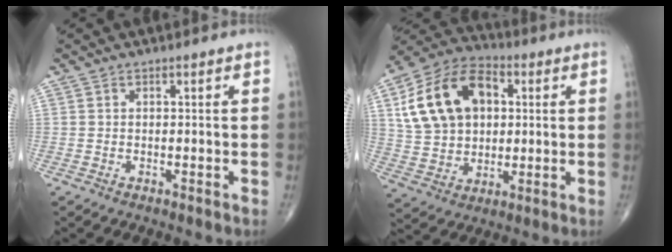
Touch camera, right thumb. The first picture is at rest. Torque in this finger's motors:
{"motor_torque": [2.22, 2.45, 0.52, -0.15, 0.18]}